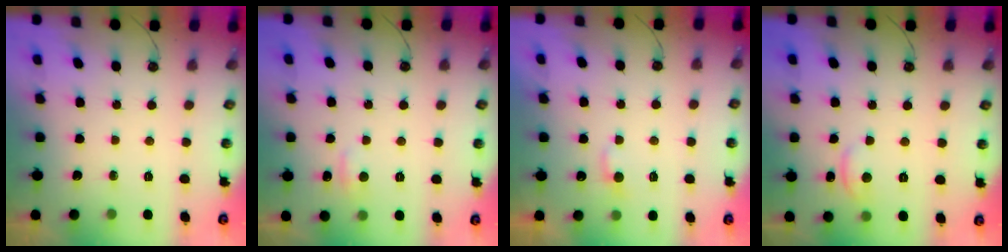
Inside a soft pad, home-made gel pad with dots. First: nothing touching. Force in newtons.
{"total": 1.0, "press": 0.7, "slide": 0.8}
{"total": 2.3, "press": 2.3, "slide": 0.4}
{"total": 1.8, "press": 1.8, "slide": 0.4}